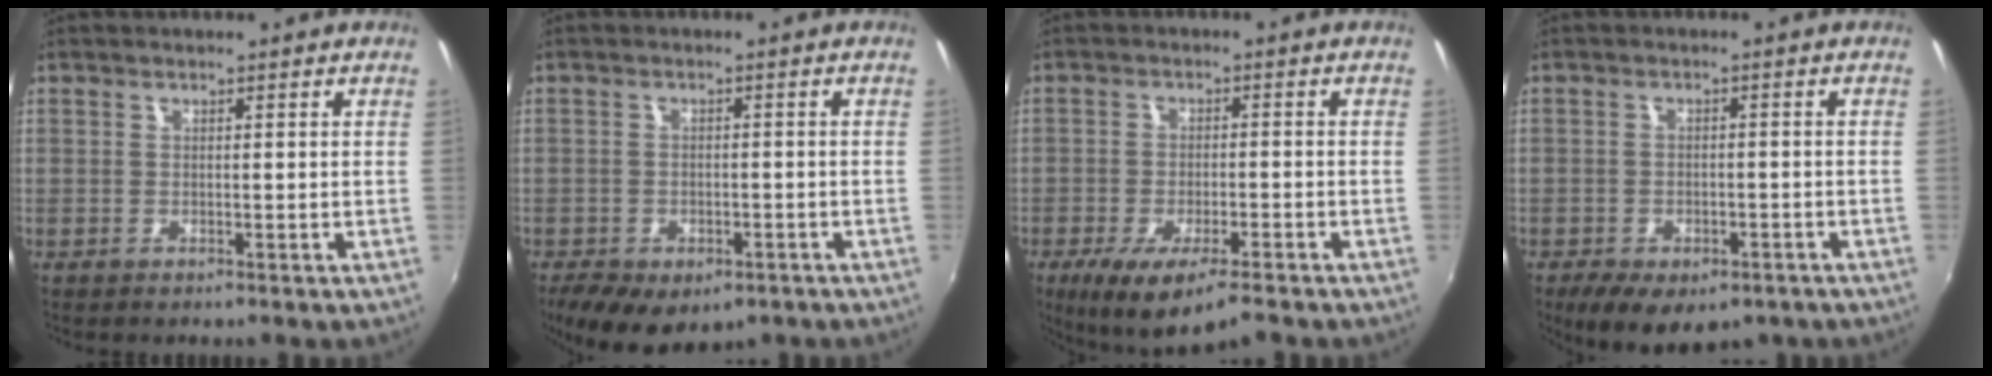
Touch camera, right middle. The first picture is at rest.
{"total": 10.4, "force": [-6.3, 5.8, 6.0], "torque": [-0.135, -0.033, -0.089]}
{"total": 10.8, "force": [-7.4, 2.7, 7.4], "torque": [-0.153, -0.038, -0.125]}
{"total": 10.2, "force": [-6.5, 5.3, 5.8], "torque": [-0.125, -0.026, -0.088]}